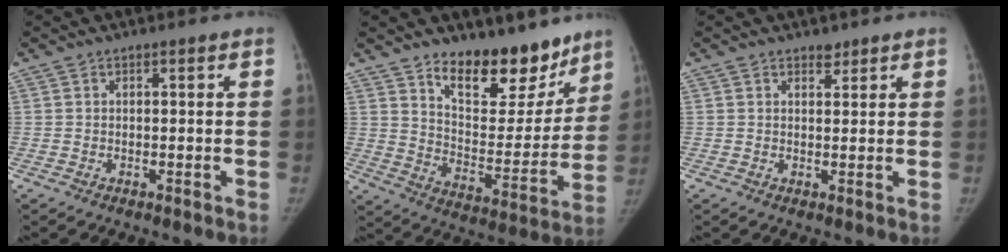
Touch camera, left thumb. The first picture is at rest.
{"total": 18.2, "force": [13.2, 8.5, 9.2], "torque": [-0.068, -0.104, 0.204]}
{"total": 1.5, "force": [1.3, 0.7, 0.3], "torque": [0.005, -0.010, 0.017]}